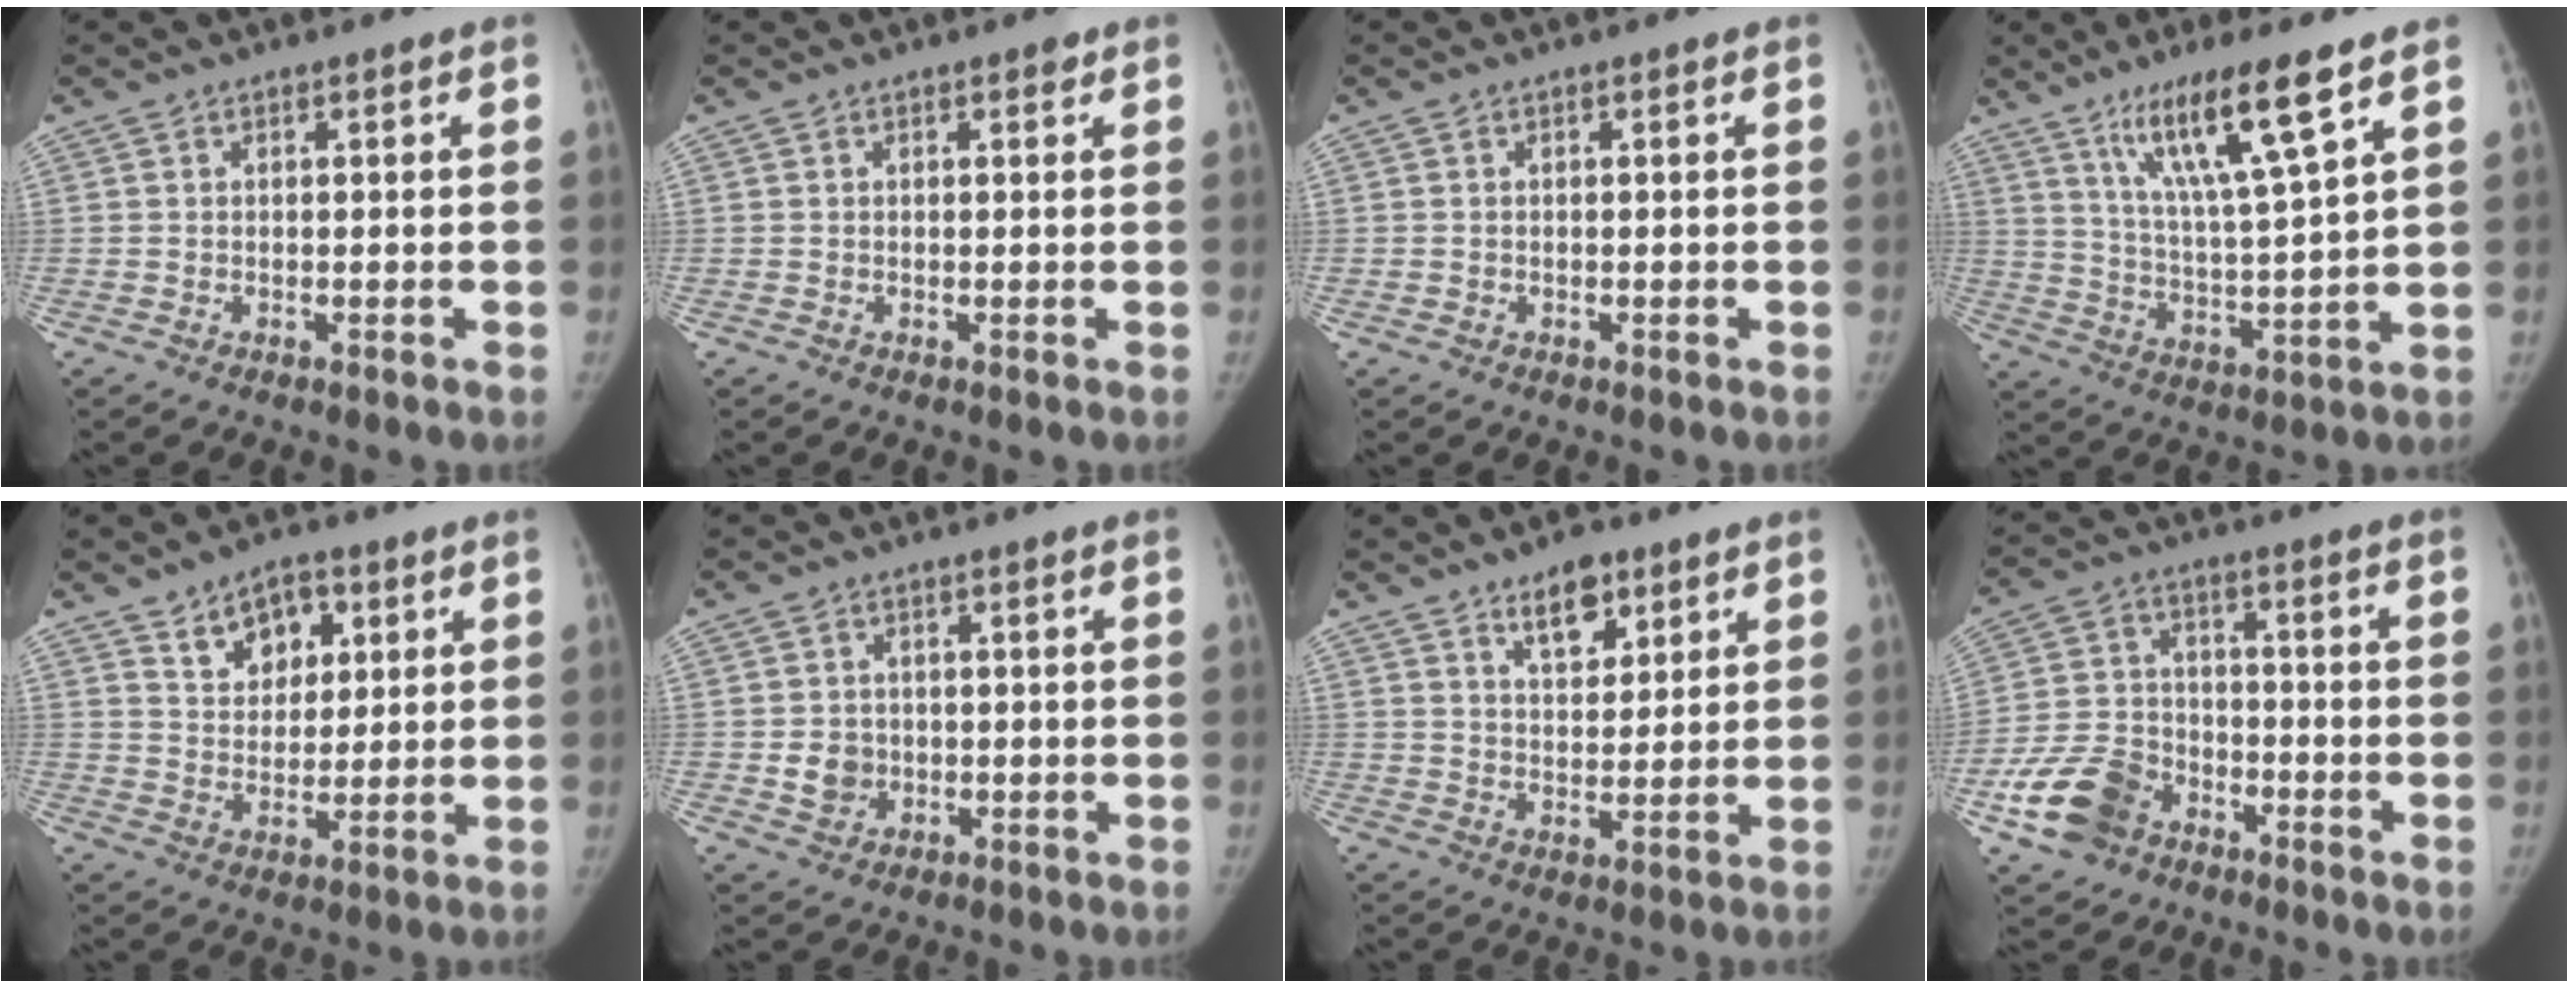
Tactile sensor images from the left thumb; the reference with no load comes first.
{"total": 0.9, "force": [0.6, 0.4, 0.5], "torque": [-0.004, -0.002, 0.006]}
{"total": 0.6, "force": [-0.2, 0.6, 0.0], "torque": [0.001, 0.004, -0.005]}
{"total": 13.9, "force": [8.3, 1.0, 11.1], "torque": [-0.200, -0.044, 0.155]}
{"total": 8.5, "force": [4.1, 5.9, 4.4], "torque": [-0.030, -0.020, 0.068]}
{"total": 4.3, "force": [-0.6, 3.9, 1.8], "torque": [-0.014, 0.004, -0.006]}
{"total": 7.4, "force": [4.6, 3.9, 4.2], "torque": [-0.038, -0.027, 0.073]}
{"total": 11.8, "force": [-6.5, 8.4, 5.2], "torque": [-0.089, 0.035, -0.122]}